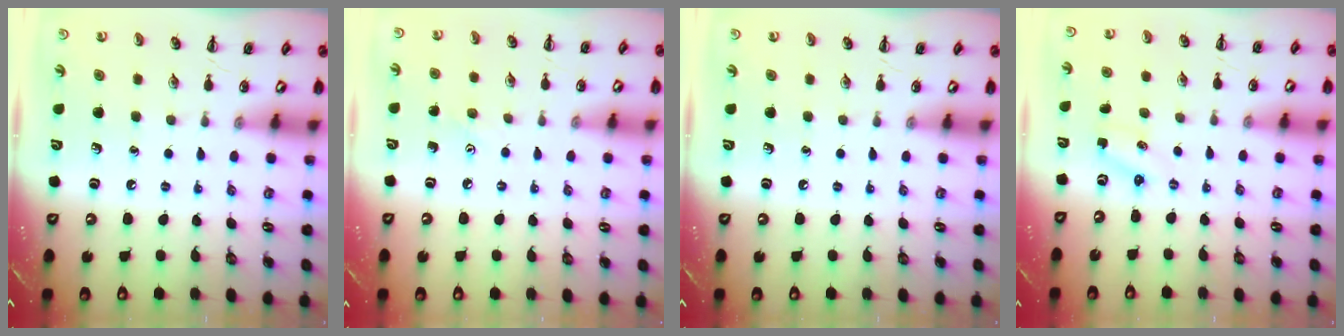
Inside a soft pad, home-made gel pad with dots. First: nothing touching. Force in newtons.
{"total": 3.9, "press": 3.8, "slide": 0.9}
{"total": 0.0}
{"total": 1.9, "press": 1.8, "slide": 0.6}